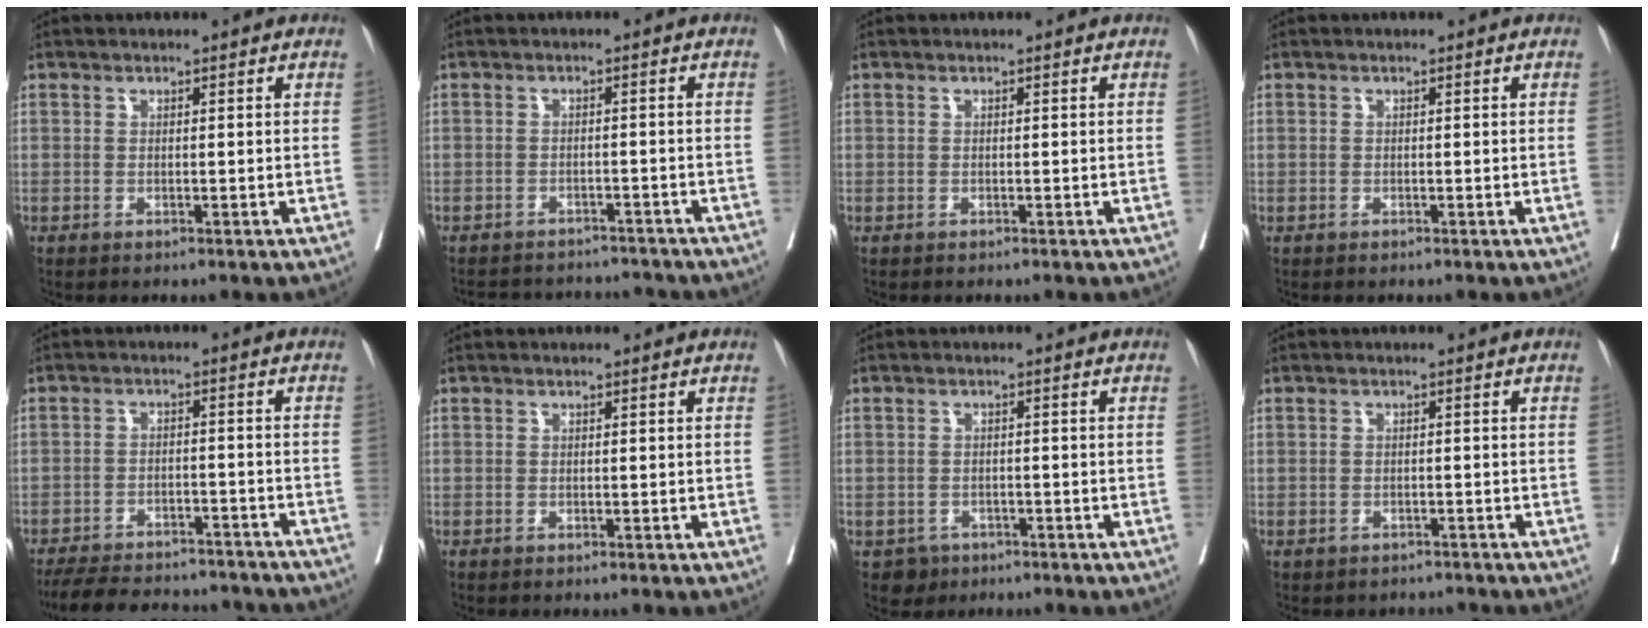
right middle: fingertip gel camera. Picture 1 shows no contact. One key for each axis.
{"total": 10.6, "fx": -9.9, "fy": 3.2, "fz": 2.2, "tx": -0.039, "ty": 0.013, "tz": -0.117}
{"total": 0.0}
{"total": 0.0}
{"total": 18.7, "fx": -16.8, "fy": 4.9, "fz": 6.7, "tx": -0.140, "ty": -0.009, "tz": -0.223}
{"total": 0.0}
{"total": 2.9, "fx": -1.7, "fy": 2.3, "fz": 0.2, "tx": -0.001, "ty": 0.009, "tz": -0.023}
{"total": 2.9, "fx": -2.5, "fy": 1.5, "fz": 0.1, "tx": -0.005, "ty": 0.008, "tz": -0.033}